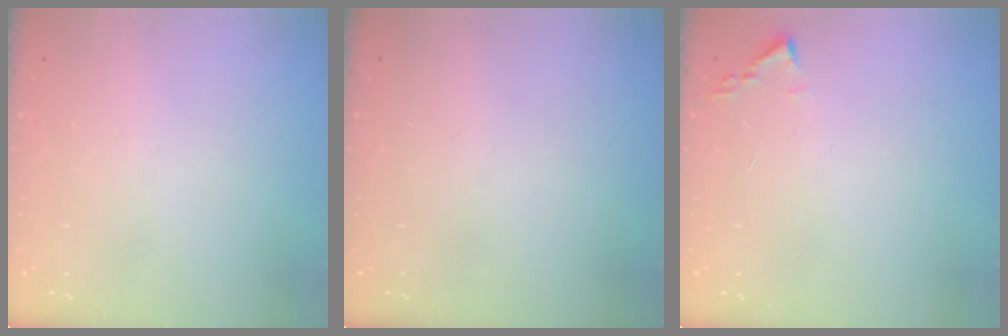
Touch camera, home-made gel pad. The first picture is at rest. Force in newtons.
{"total": 0.0}
{"total": 1.9, "press": 1.8, "slide": 0.3}